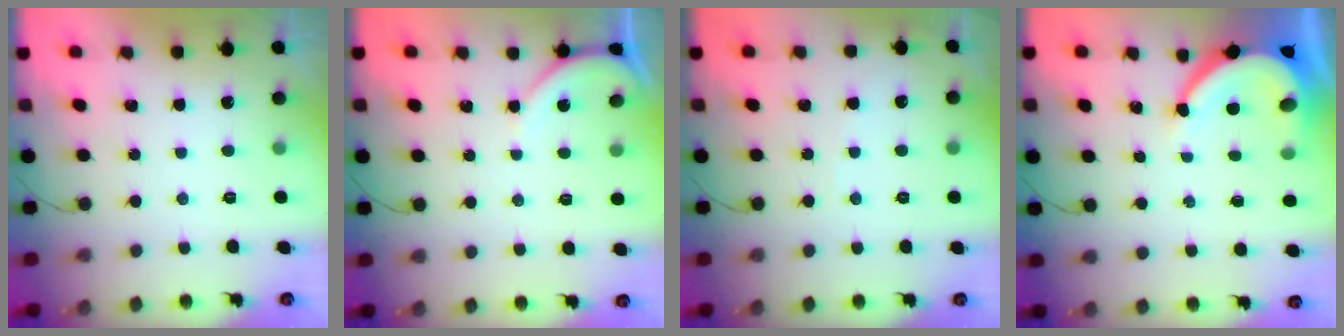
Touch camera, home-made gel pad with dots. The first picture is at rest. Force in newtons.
{"total": 4.4, "press": 4.4, "slide": 0.6}
{"total": 2.9, "press": 2.9, "slide": 0.4}
{"total": 9.3, "press": 9.3, "slide": 1.3}